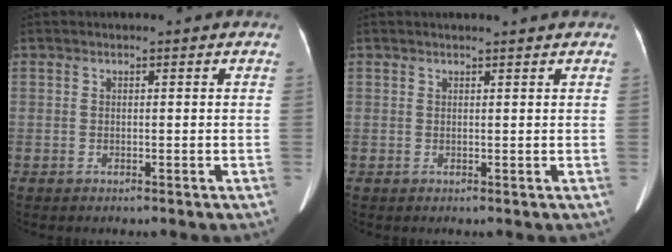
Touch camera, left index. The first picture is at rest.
{"total": 2.2, "force": [2.0, -0.1, 0.8], "torque": [-0.009, 0.008, 0.026]}